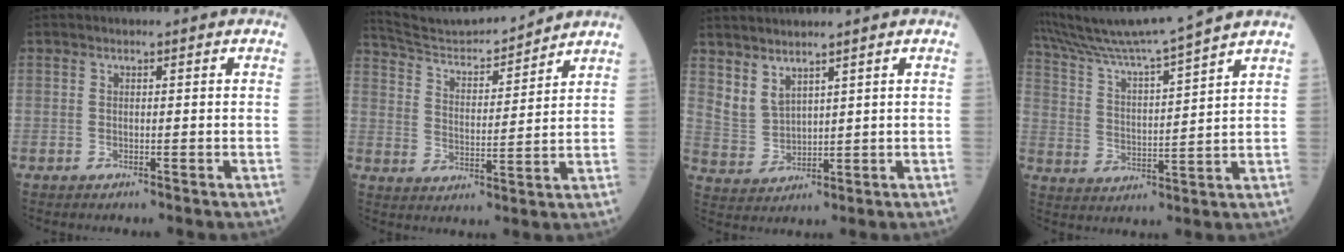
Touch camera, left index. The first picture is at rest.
{"total": 13.3, "force": [12.9, 0.0, 3.3], "torque": [-0.070, 0.008, 0.217]}
{"total": 4.2, "force": [3.5, 1.5, 1.8], "torque": [-0.048, -0.001, 0.086]}
{"total": 14.8, "force": [13.1, -2.5, 6.3], "torque": [-0.122, -0.007, 0.213]}